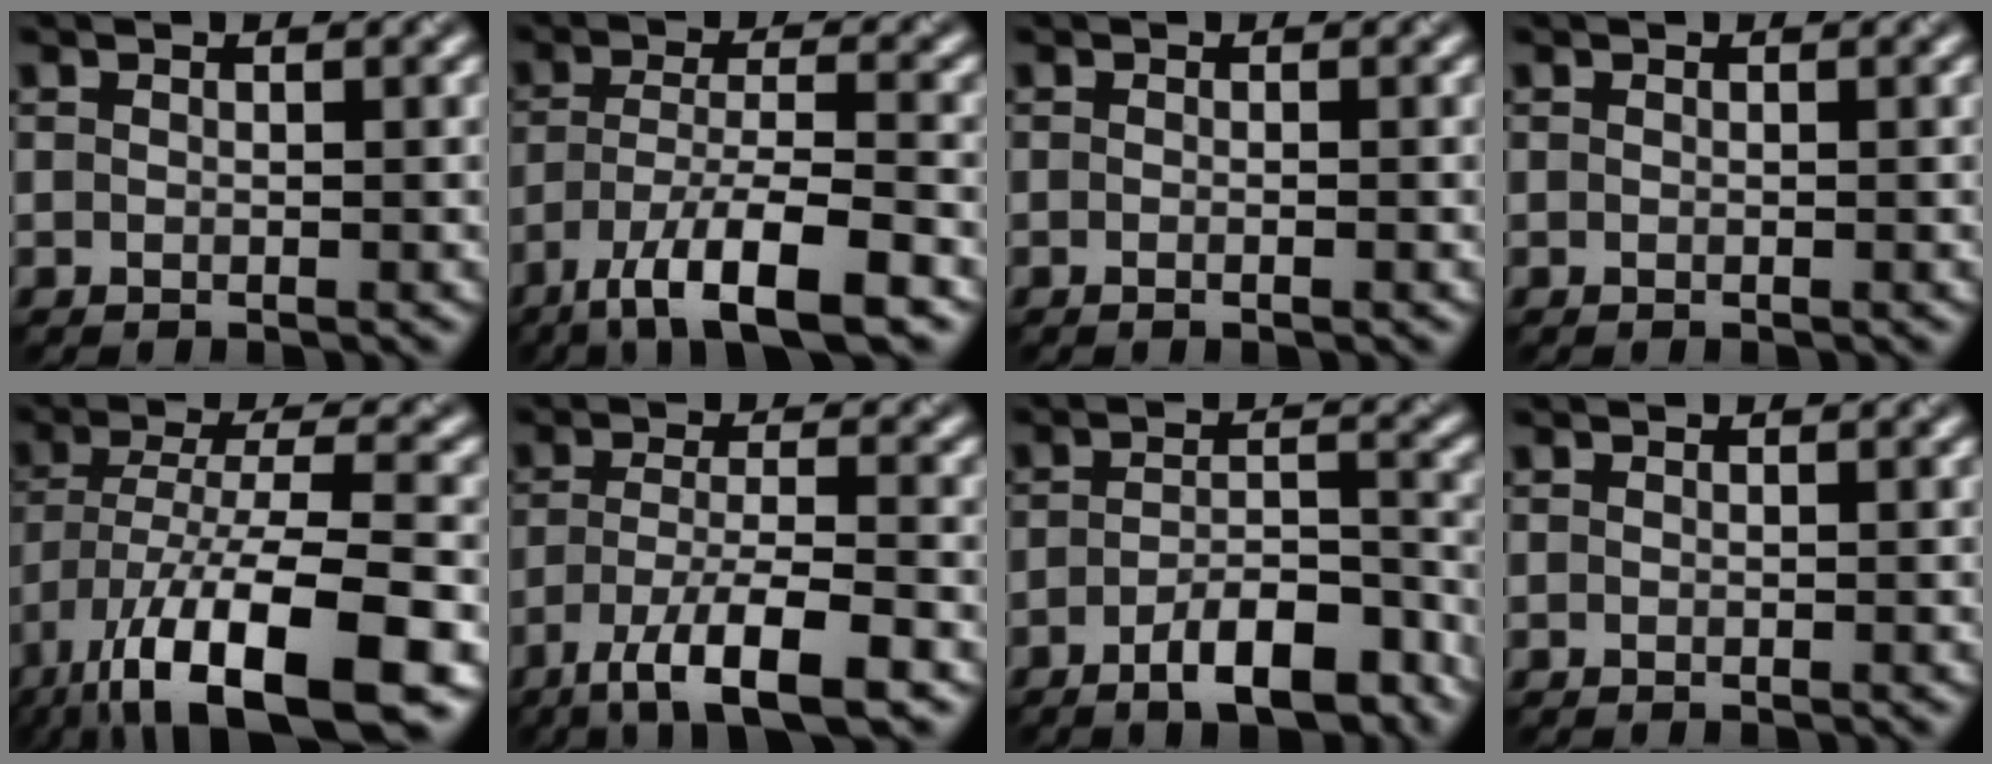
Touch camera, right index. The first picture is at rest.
{"total": 8.6, "force": [-5.3, 1.9, 6.5], "torque": [-0.106, -0.001, -0.093]}
{"total": 1.1, "force": [-0.2, 0.4, 1.0], "torque": [-0.001, -0.007, -0.007]}
{"total": 0.0}
{"total": 14.9, "force": [-7.8, 4.8, 11.8], "torque": [-0.218, -0.016, -0.130]}
{"total": 7.5, "force": [-4.4, 1.5, 5.9], "torque": [-0.095, -0.001, -0.080]}
{"total": 6.7, "force": [-4.1, 2.1, 4.8], "torque": [-0.074, 0.006, -0.065]}
{"total": 0.0}